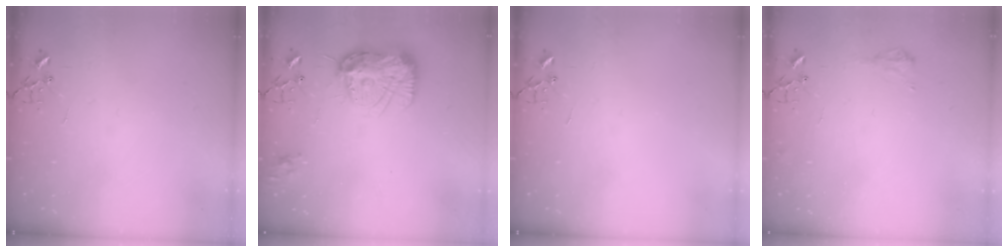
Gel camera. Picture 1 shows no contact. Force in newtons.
{"total": 15.6, "press": 15.6, "slide": 1.5}
{"total": 0.0}
{"total": 7.4, "press": 7.4, "slide": 0.5}